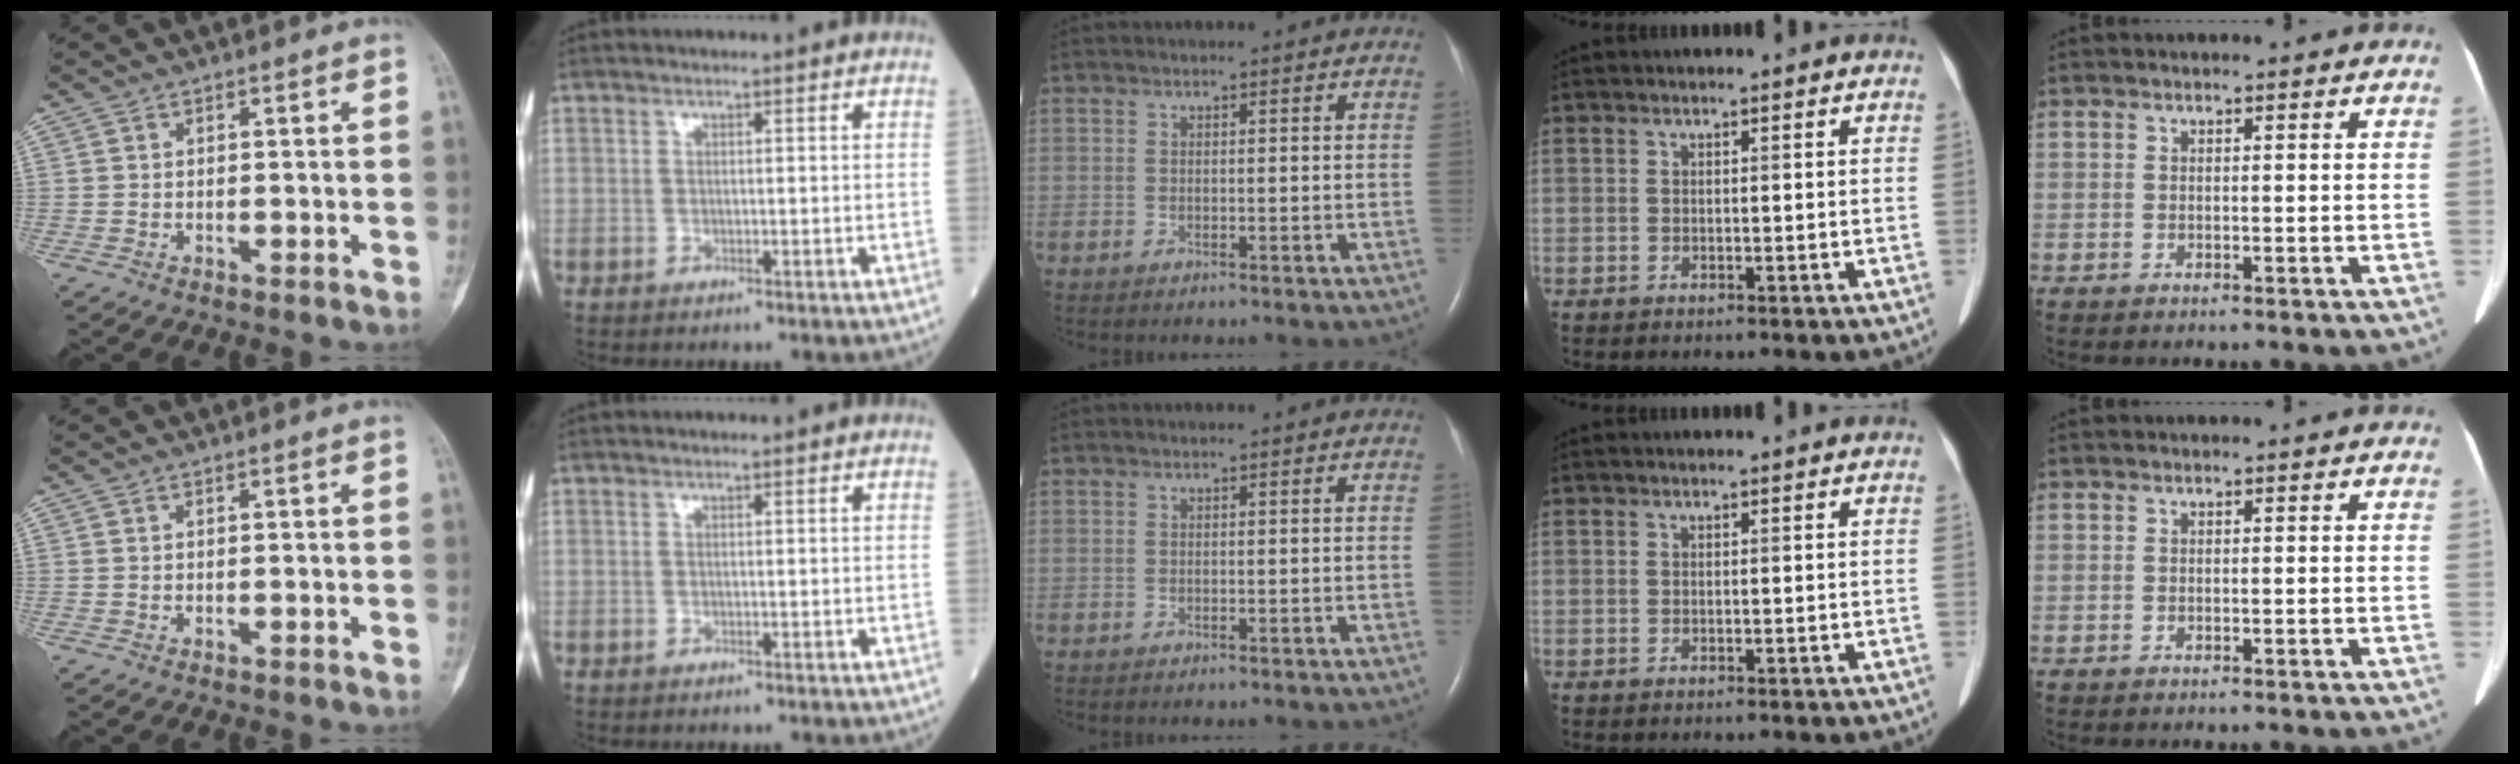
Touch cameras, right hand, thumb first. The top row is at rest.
{}